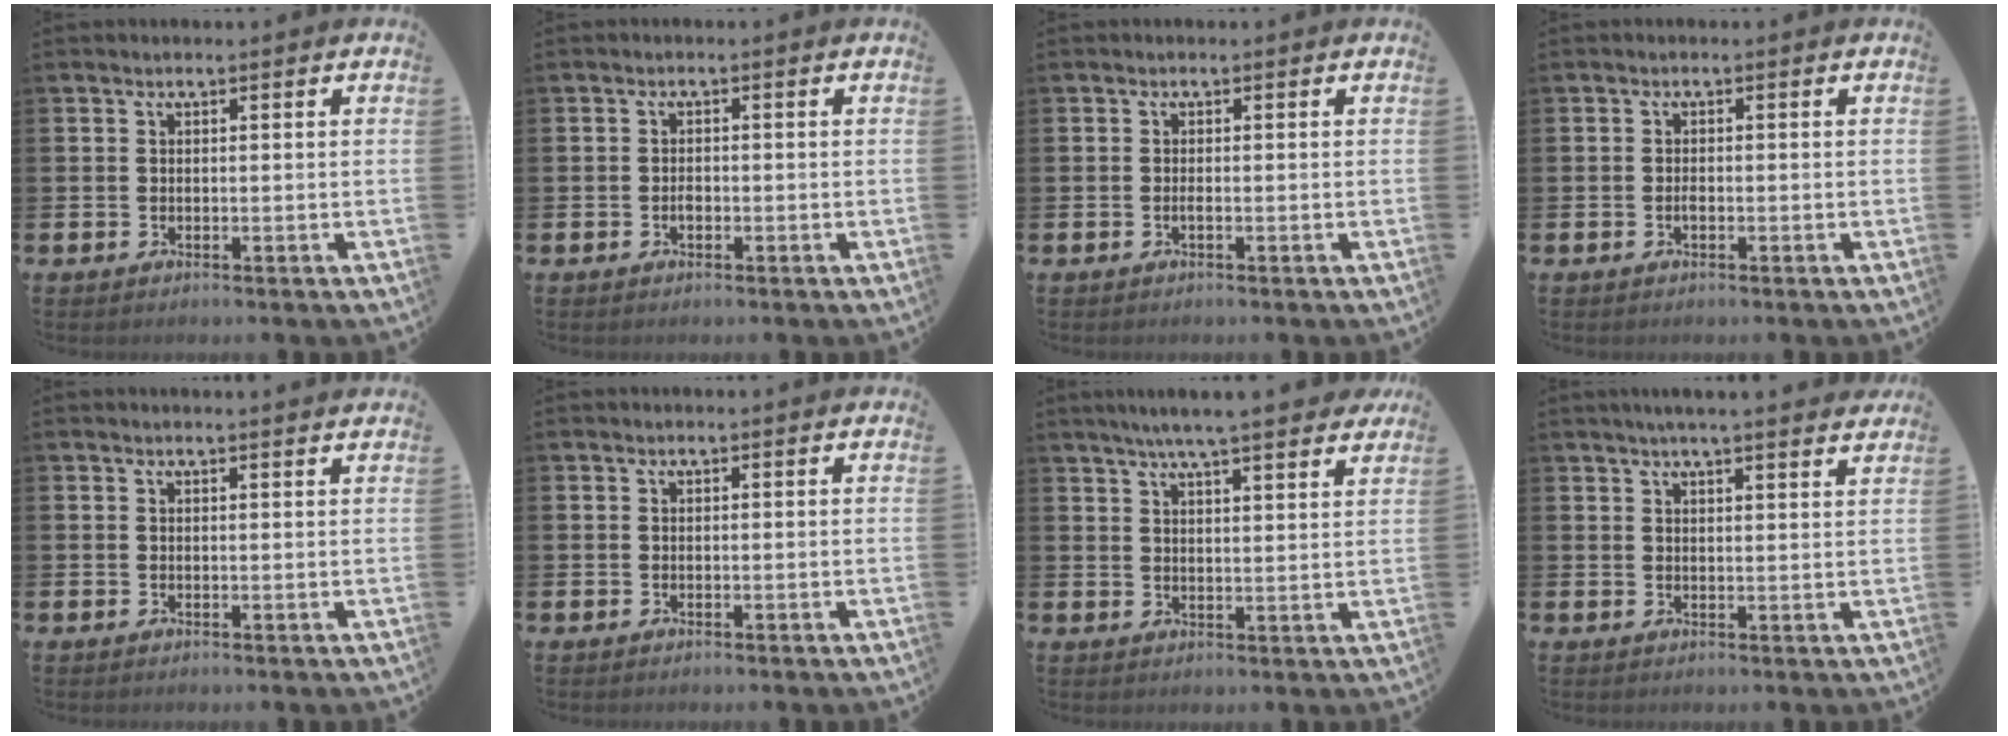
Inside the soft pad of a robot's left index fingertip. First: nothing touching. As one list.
[{"total": 1.0, "force": [-0.4, 0.7, 0.7], "torque": [-0.011, 0.000, -0.008]}, {"total": 0.5, "force": [-0.2, 0.0, 0.5], "torque": [-0.013, 0.000, -0.003]}, {"total": 0.8, "force": [-0.3, 0.4, 0.6], "torque": [-0.010, -0.003, -0.006]}, {"total": 0.8, "force": [0.8, -0.1, 0.1], "torque": [0.009, -0.006, 0.014]}, {"total": 0.0}, {"total": 6.1, "force": [5.8, -0.1, 2.2], "torque": [-0.050, -0.027, 0.101]}, {"total": 4.1, "force": [3.9, -0.4, 1.0], "torque": [-0.020, -0.018, 0.069]}]